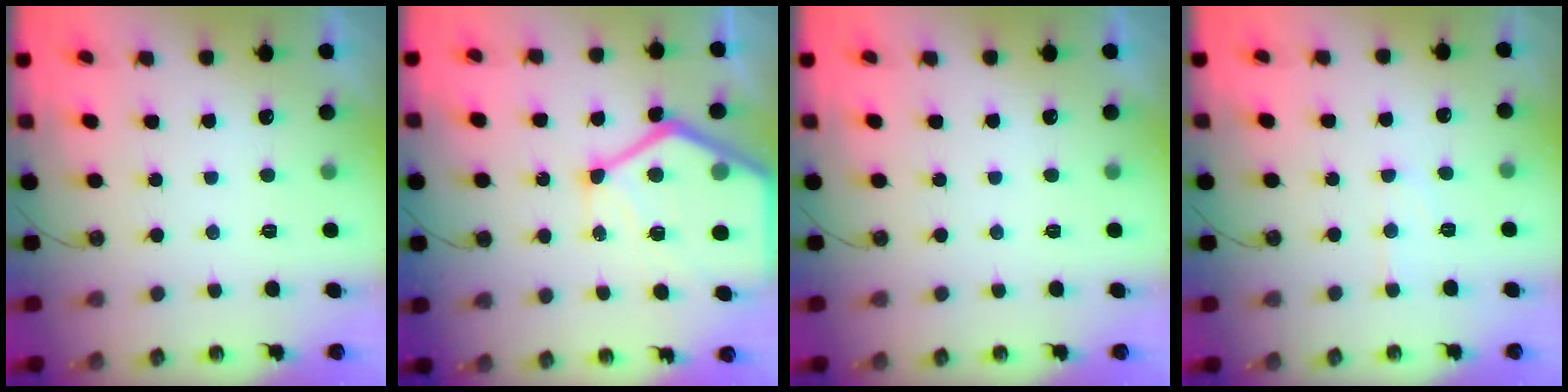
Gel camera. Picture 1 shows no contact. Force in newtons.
{"total": 18.9, "press": 18.8, "slide": 1.9}
{"total": 0.0}
{"total": 6.3, "press": 6.3, "slide": 0.7}